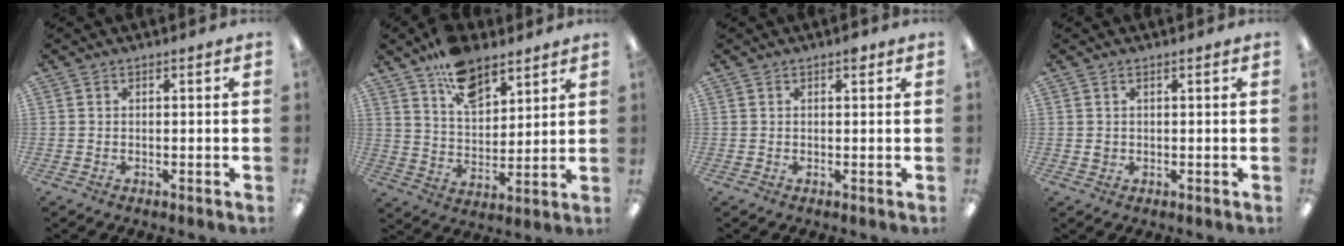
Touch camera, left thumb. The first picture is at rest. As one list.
[{"total": 12.3, "force": [8.7, 6.5, 5.8], "torque": [-0.092, -0.047, 0.159]}, {"total": 1.5, "force": [0.9, 0.6, 1.0], "torque": [-0.007, -0.003, 0.011]}, {"total": 1.1, "force": [0.4, 0.9, 0.5], "torque": [-0.012, 0.004, 0.006]}]